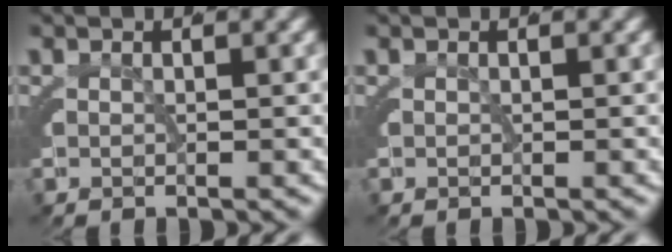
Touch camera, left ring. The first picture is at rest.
{"total": 0.0}